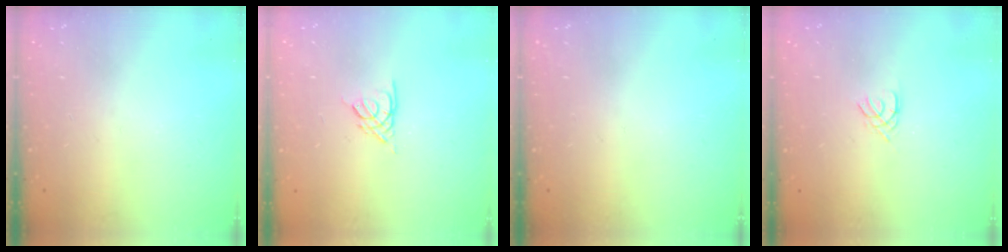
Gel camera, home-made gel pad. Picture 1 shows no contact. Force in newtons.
{"total": 2.7, "press": 2.7, "slide": 0.4}
{"total": 0.0}
{"total": 1.4, "press": 1.4, "slide": 0.3}